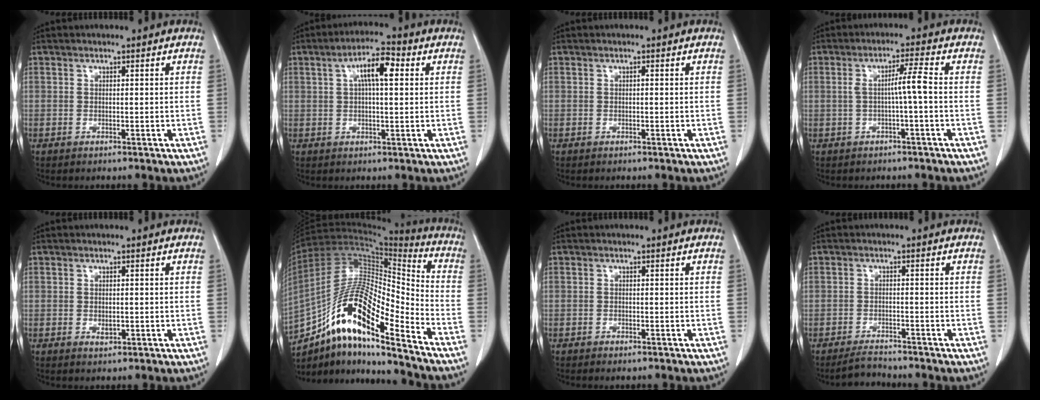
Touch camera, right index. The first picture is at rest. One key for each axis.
{"total": 6.5, "fx": 1.8, "fy": 1.6, "fz": 6.1, "tx": -0.109, "ty": 0.020, "tz": 0.029}
{"total": 0.0}
{"total": 3.9, "fx": -0.4, "fy": -0.5, "fz": 3.9, "tx": -0.068, "ty": 0.010, "tz": -0.005}
{"total": 1.2, "fx": -0.2, "fy": 0.7, "fz": 1.0, "tx": -0.014, "ty": -0.002, "tz": 0.000}
{"total": 19.0, "fx": -11.9, "fy": 3.4, "fz": 14.4, "tx": -0.272, "ty": 0.013, "tz": -0.210}
{"total": 1.0, "fx": -0.8, "fy": 0.4, "fz": 0.6, "tx": -0.012, "ty": -0.002, "tz": -0.007}
{"total": 2.6, "fx": -2.6, "fy": 0.4, "fz": 0.2, "tx": -0.007, "ty": -0.010, "tz": -0.044}